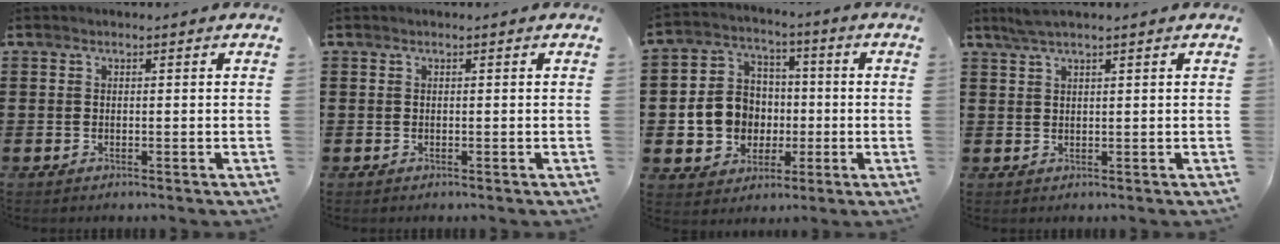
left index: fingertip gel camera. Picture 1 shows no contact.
{"total": 0.0}
{"total": 8.8, "force": [-0.7, 8.3, 2.8], "torque": [-0.085, 0.018, -0.007]}
{"total": 2.3, "force": [1.8, 0.1, 1.5], "torque": [-0.032, 0.003, 0.032]}